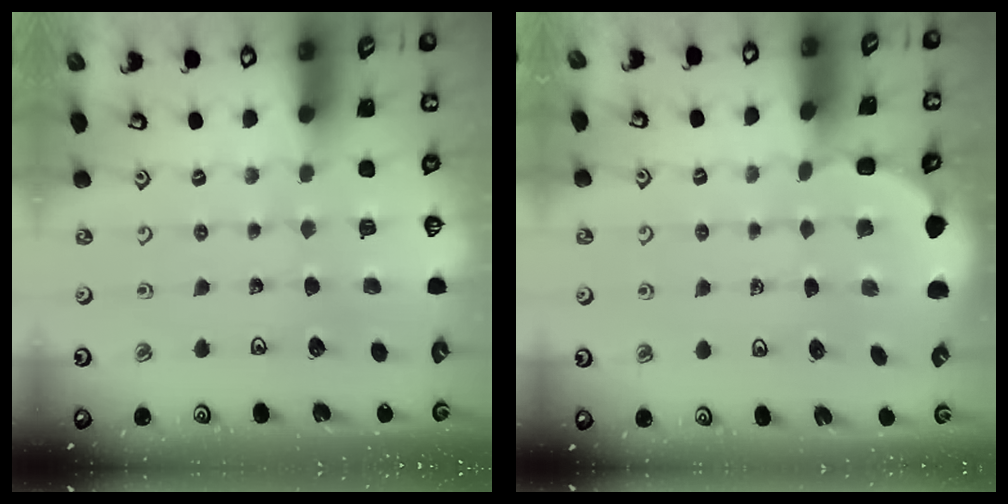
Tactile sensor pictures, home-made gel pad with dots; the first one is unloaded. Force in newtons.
{"total": 1.6, "press": 1.2, "slide": 1.0}